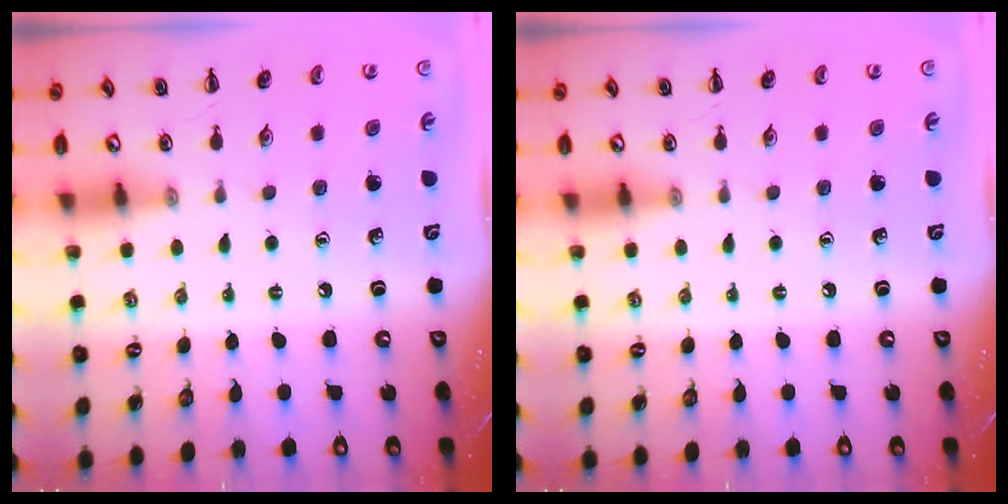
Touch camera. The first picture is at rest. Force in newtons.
{"total": 0.0}